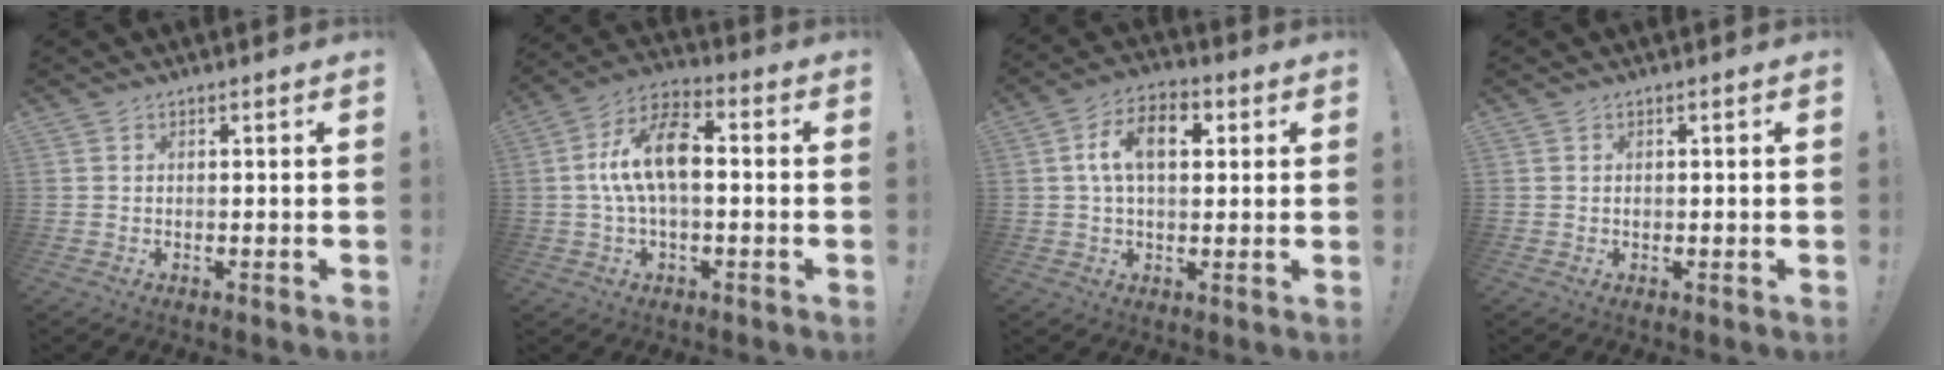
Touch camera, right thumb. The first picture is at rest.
{"total": 13.3, "force": [0.5, 6.4, 11.6], "torque": [-0.216, 0.009, 0.008]}
{"total": 11.0, "force": [2.5, 6.3, 8.7], "torque": [-0.154, 0.013, 0.044]}
{"total": 0.0}